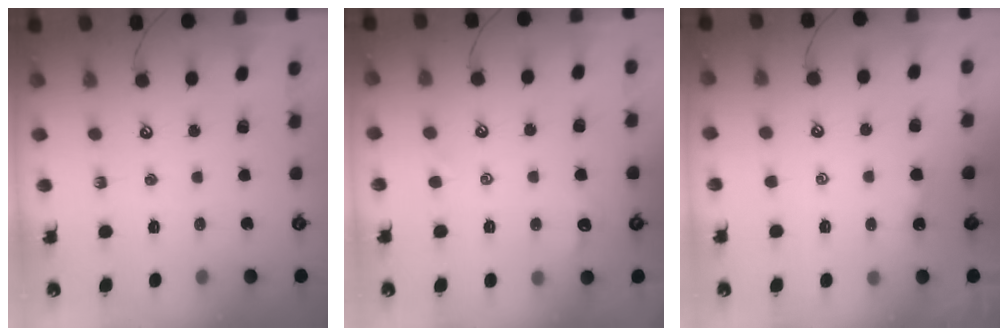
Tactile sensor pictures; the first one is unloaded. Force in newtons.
{"total": 0.7, "press": 0.1, "slide": 0.7}
{"total": 3.3, "press": 3.3, "slide": 0.0}